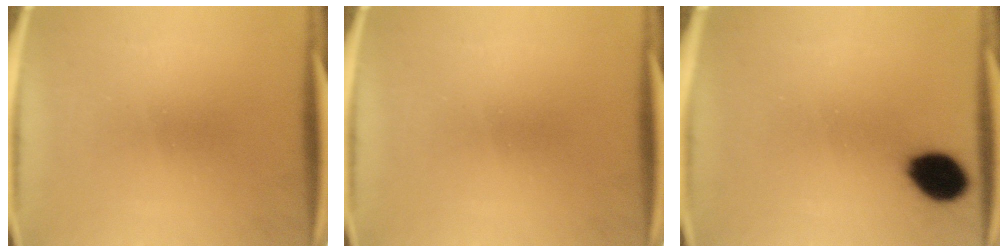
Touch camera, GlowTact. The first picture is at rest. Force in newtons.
{"total": 0.0}
{"total": 9.8}